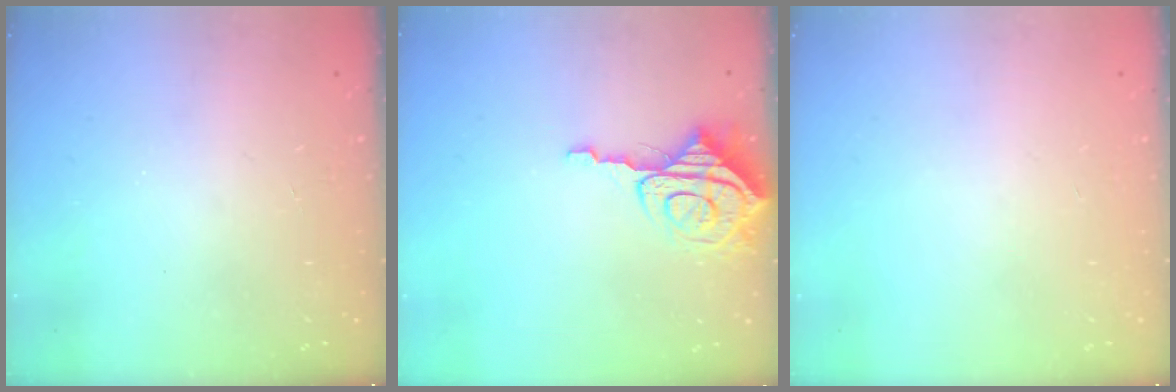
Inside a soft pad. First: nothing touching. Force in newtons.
{"total": 10.0, "press": 9.9, "slide": 0.9}
{"total": 0.0}